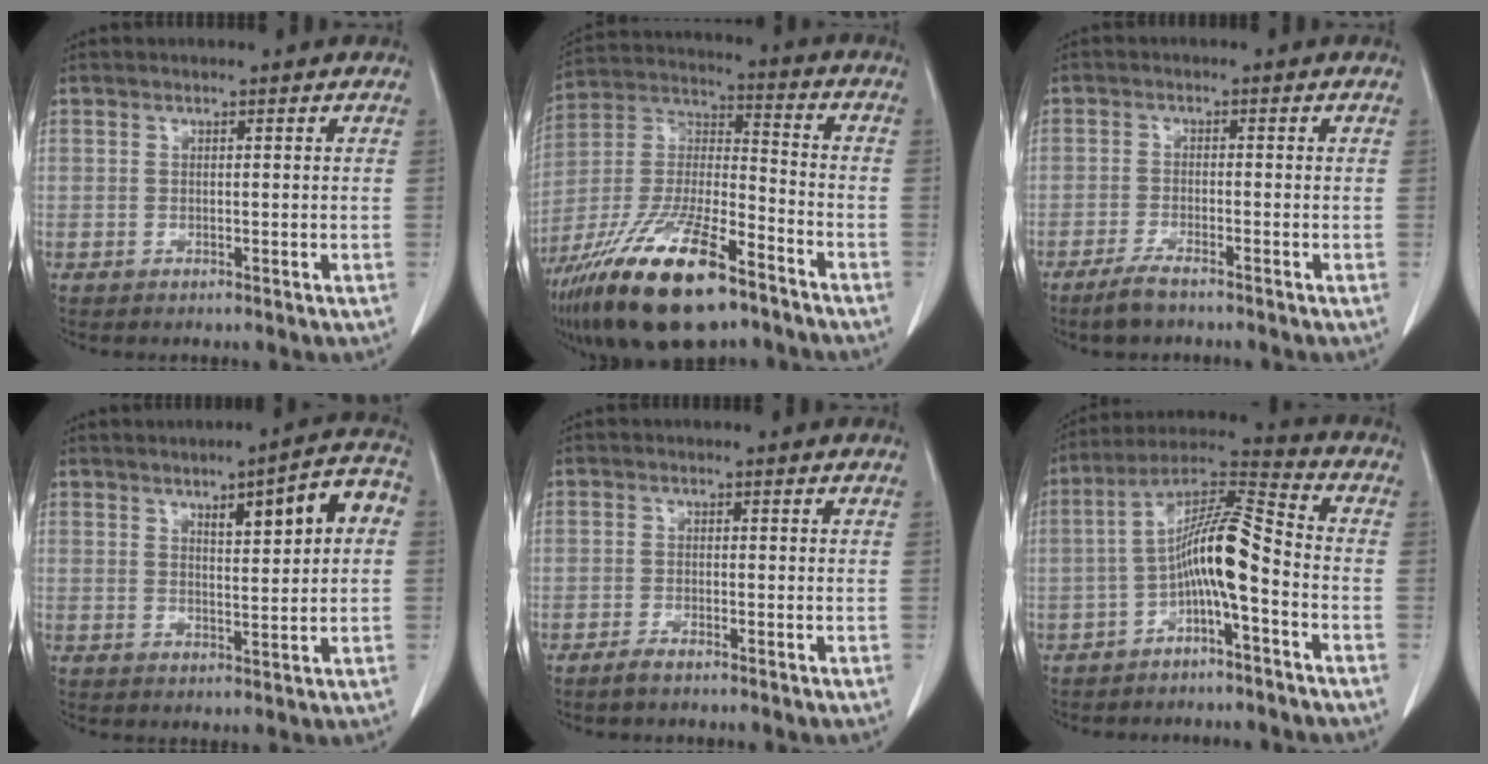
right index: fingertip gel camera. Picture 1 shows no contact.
{"total": 21.6, "force": [-14.3, 5.5, 15.2], "torque": [-0.316, -0.023, -0.257]}
{"total": 3.7, "force": [-2.9, 0.5, 2.1], "torque": [-0.049, -0.006, -0.054]}
{"total": 8.6, "force": [2.4, 1.6, 8.1], "torque": [-0.111, 0.023, 0.034]}
{"total": 1.8, "force": [-1.5, 0.2, 0.9], "torque": [-0.024, -0.003, -0.029]}
{"total": 10.2, "force": [-3.1, 0.9, 9.7], "torque": [-0.180, 0.032, -0.058]}